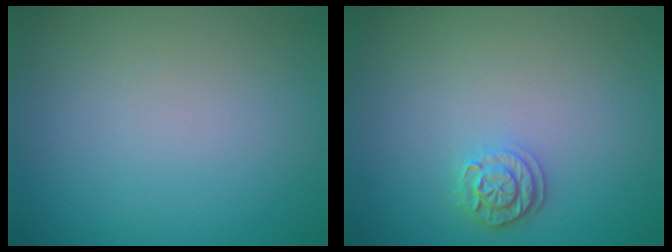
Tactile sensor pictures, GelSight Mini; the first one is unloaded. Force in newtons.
{"total": 2.1, "press": 1.9, "slide": 0.9}